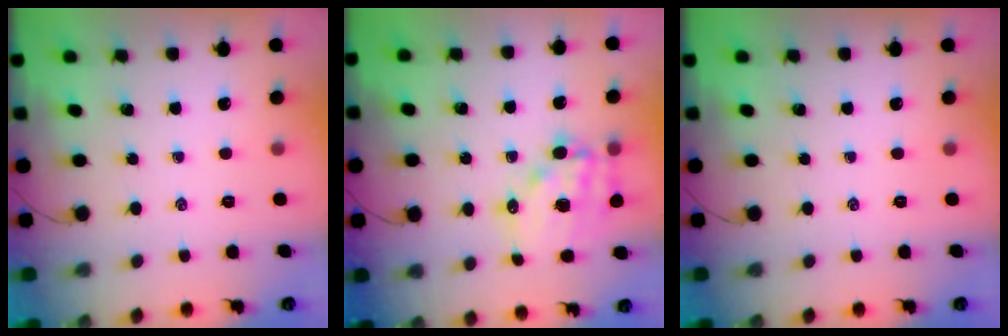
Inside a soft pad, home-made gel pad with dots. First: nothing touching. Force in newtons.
{"total": 14.5, "press": 14.1, "slide": 3.5}
{"total": 0.0}